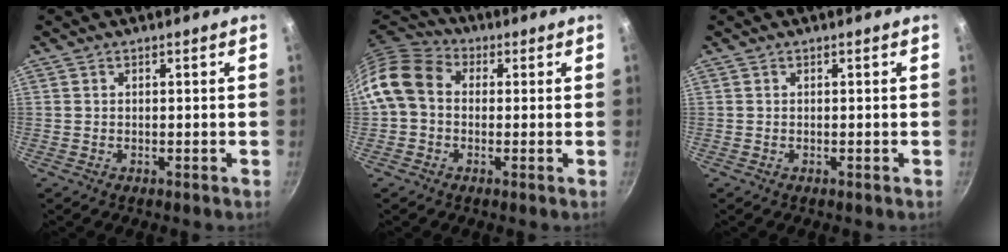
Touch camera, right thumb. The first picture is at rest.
{"total": 10.7, "force": [0.4, 8.5, 6.5], "torque": [-0.106, 0.027, -0.015]}
{"total": 0.0}